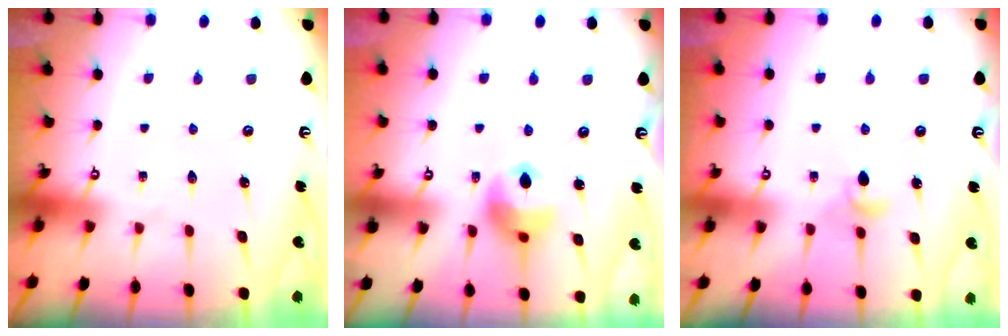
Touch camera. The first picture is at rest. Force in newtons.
{"total": 10.6, "press": 10.5, "slide": 1.3}
{"total": 4.0, "press": 3.9, "slide": 0.6}